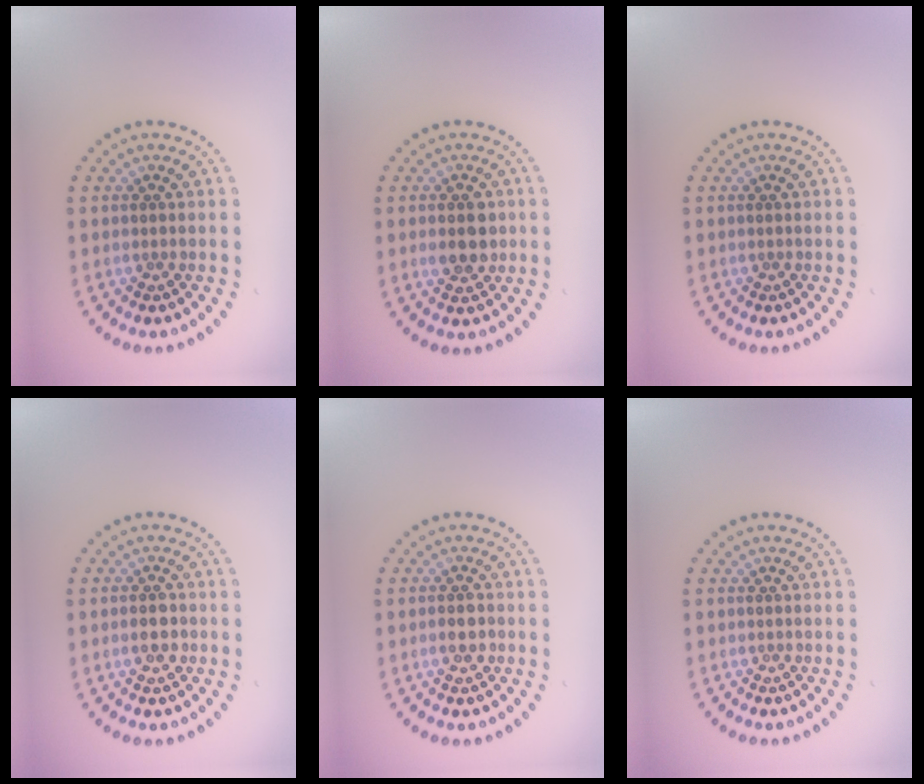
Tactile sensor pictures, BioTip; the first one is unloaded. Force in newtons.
{"total": 3.0, "press": 3.0, "slide": 0.2}
{"total": 0.0}
{"total": 1.9, "press": 1.8, "slide": 0.3}
{"total": 1.7, "press": 1.7, "slide": 0.1}
{"total": 0.0}